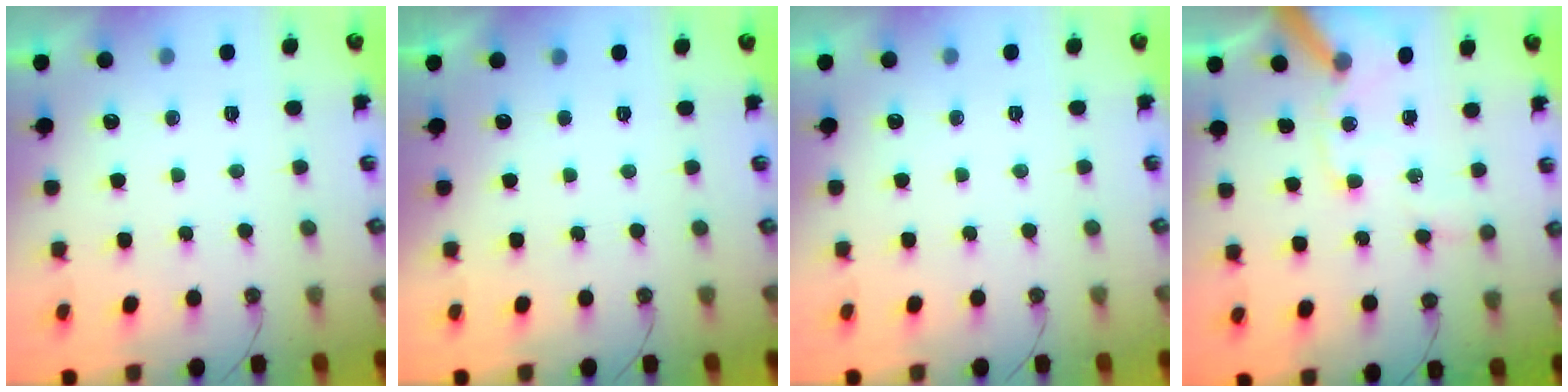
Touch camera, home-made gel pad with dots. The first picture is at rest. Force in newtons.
{"total": 0.0}
{"total": 0.0}
{"total": 12.6, "press": 12.4, "slide": 1.8}